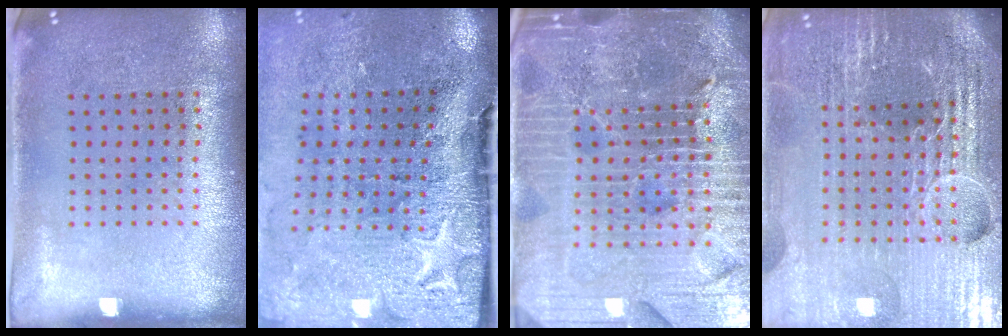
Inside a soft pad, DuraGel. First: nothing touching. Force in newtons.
{"total": 4.8, "press": 3.8, "slide": 2.9}
{"total": 6.8, "press": 5.9, "slide": 3.3}
{"total": 6.4, "press": 5.7, "slide": 3.1}